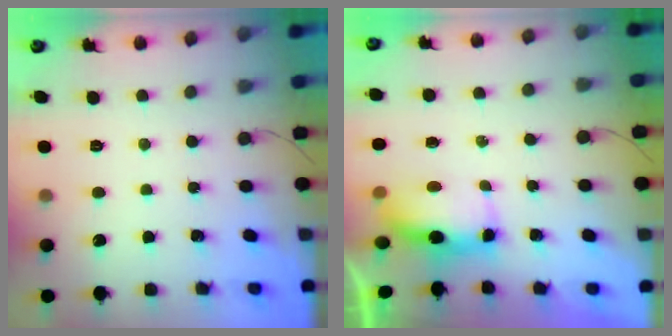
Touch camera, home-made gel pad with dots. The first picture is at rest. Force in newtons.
{"total": 6.4, "press": 6.3, "slide": 0.7}